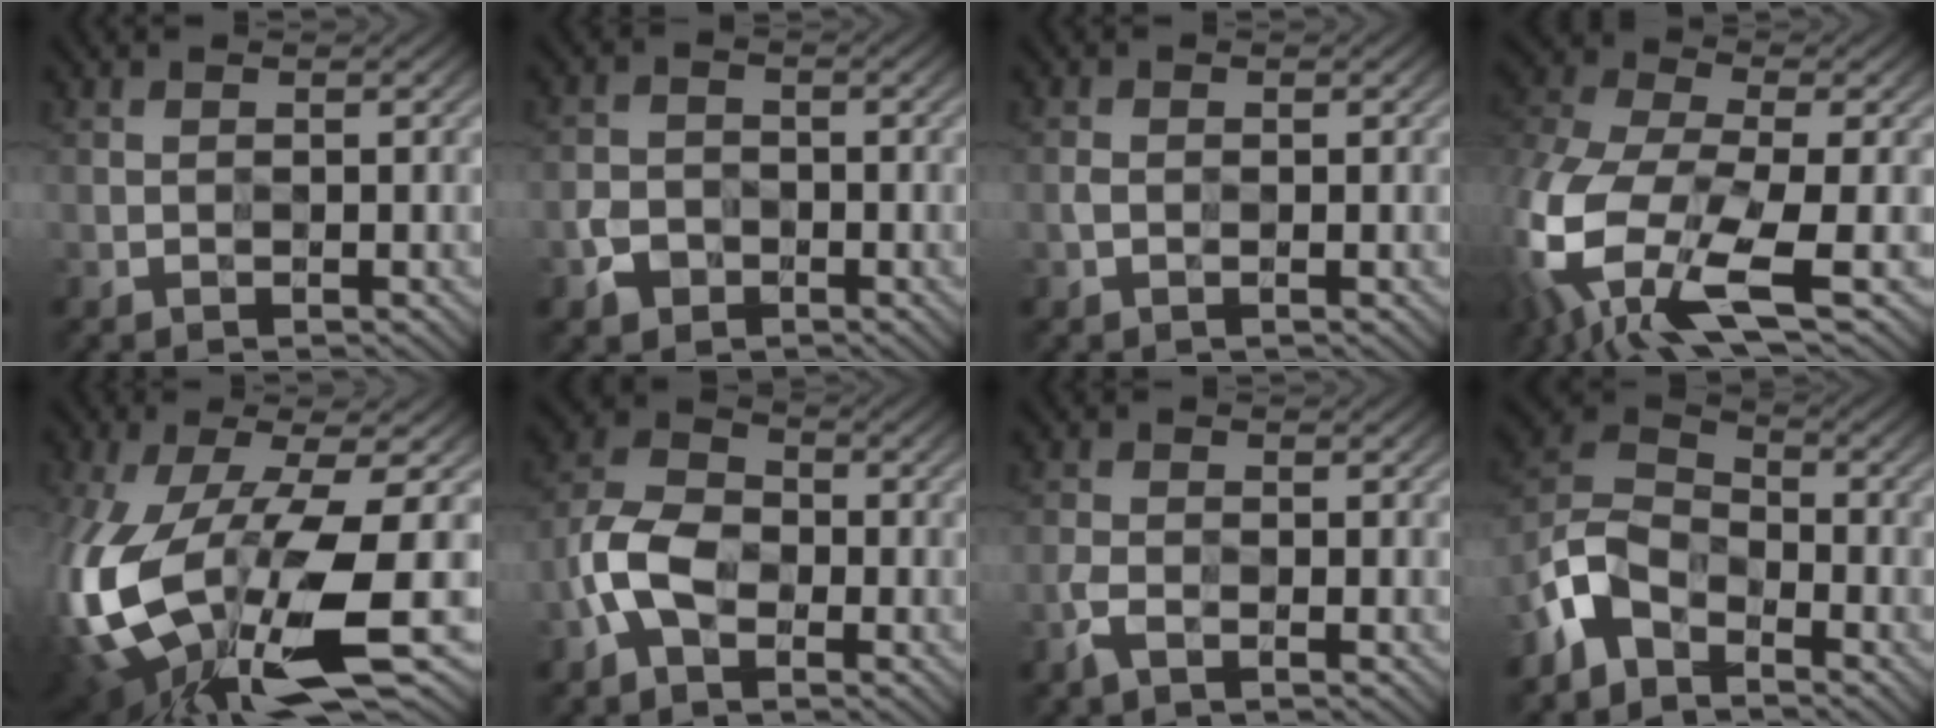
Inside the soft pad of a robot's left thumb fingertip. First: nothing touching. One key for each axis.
{"total": 2.7, "fx": -1.8, "fy": 2.0, "fz": 0.1, "tx": -0.002, "ty": -0.002, "tz": -0.040}
{"total": 0.8, "fx": -0.4, "fy": 0.7, "fz": 0.2, "tx": -0.006, "ty": -0.003, "tz": -0.008}
{"total": 15.1, "fx": -7.0, "fy": 8.0, "fz": 10.8, "tx": -0.301, "ty": -0.035, "tz": -0.117}
{"total": 17.8, "fx": -5.7, "fy": 6.7, "fz": 15.5, "tx": -0.347, "ty": -0.072, "tz": -0.070}
{"total": 8.2, "fx": -3.2, "fy": 5.4, "fz": 5.2, "tx": -0.109, "ty": 0.007, "tz": -0.078}
{"total": 2.5, "fx": -1.9, "fy": 1.1, "fz": 1.2, "tx": -0.030, "ty": -0.004, "tz": -0.041}
{"total": 8.2, "fx": -5.7, "fy": 4.7, "fz": 3.6, "tx": -0.073, "ty": 0.001, "tz": -0.134}